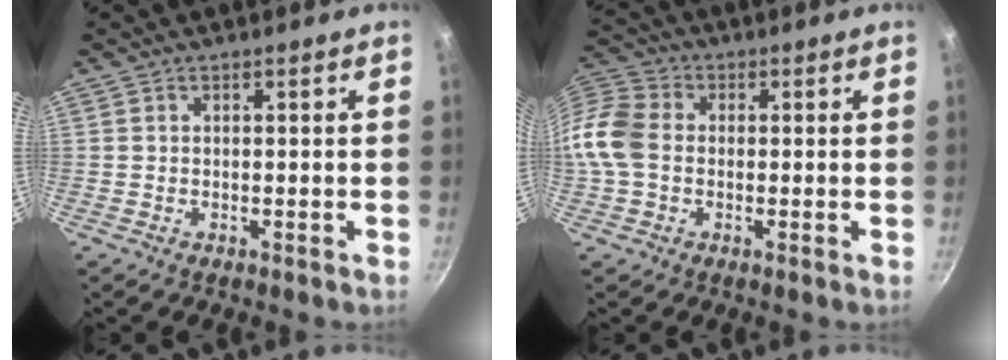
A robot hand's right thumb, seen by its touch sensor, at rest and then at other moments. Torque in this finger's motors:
{"motor_torque": [0.31, 0.79, 0.47, -0.42, 0.40]}